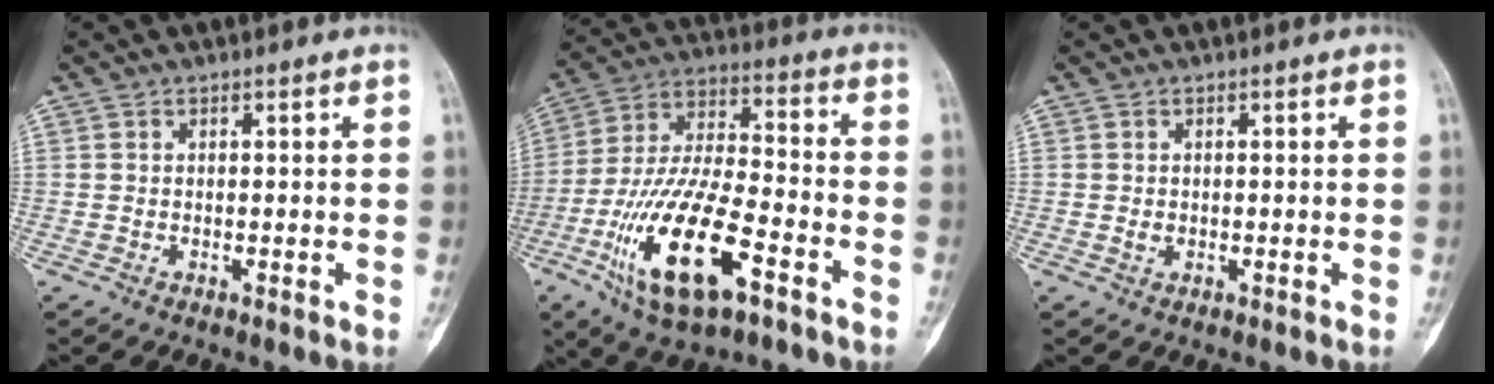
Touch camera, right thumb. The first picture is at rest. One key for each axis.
{"total": 21.1, "fx": -9.3, "fy": 7.8, "fz": 17.2, "tx": -0.342, "ty": 0.044, "tz": -0.161}
{"total": 1.0, "fx": -0.1, "fy": 0.8, "fz": 0.6, "tx": -0.011, "ty": 0.000, "tz": 0.000}